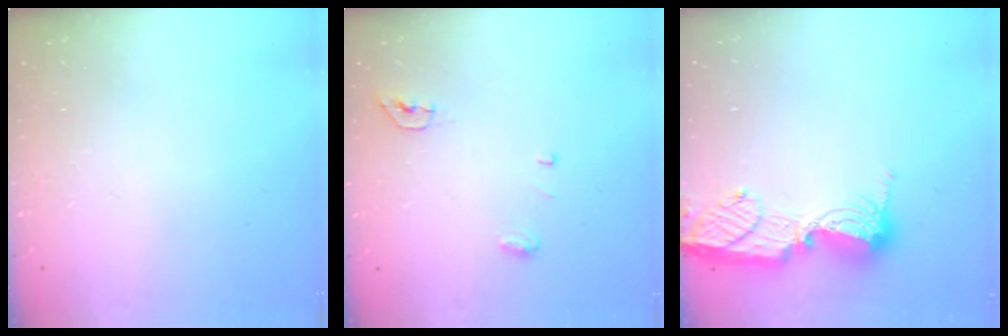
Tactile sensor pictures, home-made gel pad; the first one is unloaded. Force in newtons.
{"total": 4.4, "press": 4.3, "slide": 0.8}
{"total": 12.7, "press": 12.6, "slide": 1.2}